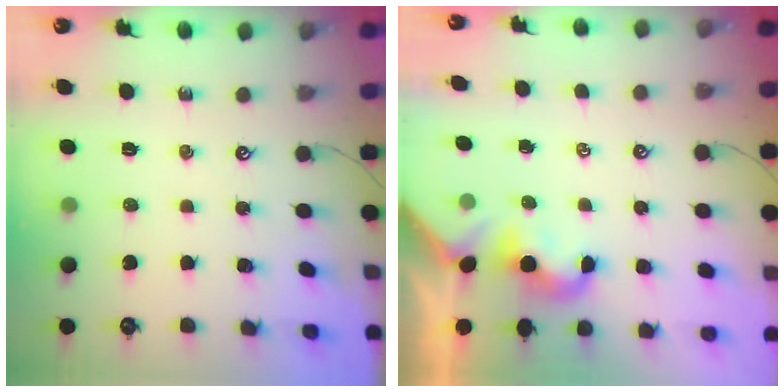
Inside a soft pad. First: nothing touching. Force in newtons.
{"total": 2.2, "press": 2.1, "slide": 0.3}